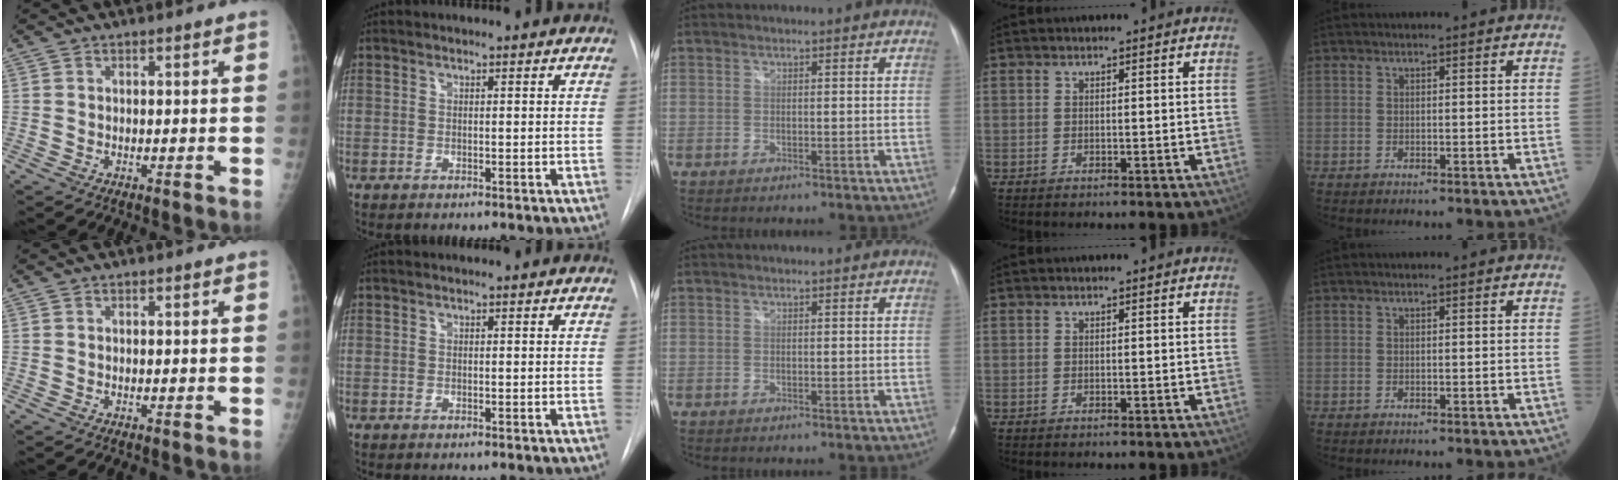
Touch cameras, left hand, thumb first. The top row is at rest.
{}